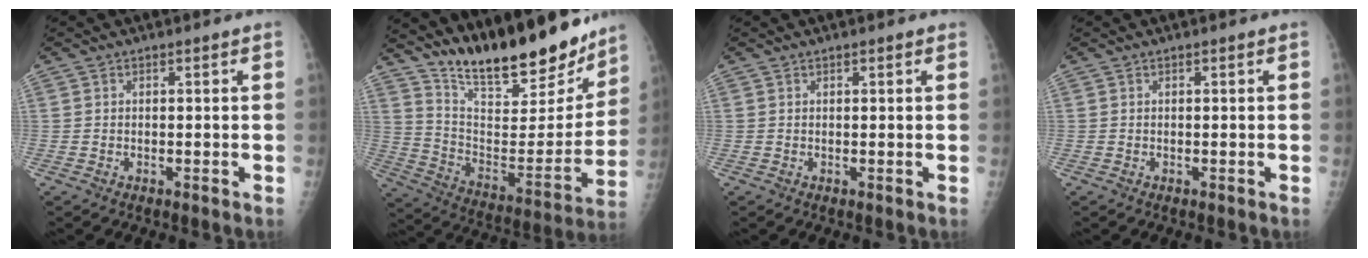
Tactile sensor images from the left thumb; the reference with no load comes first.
{"total": 23.9, "force": [19.7, 7.1, 11.5], "torque": [-0.145, -0.103, 0.314]}
{"total": 0.7, "force": [0.5, 0.2, 0.5], "torque": [-0.007, -0.001, 0.005]}
{"total": 0.0}